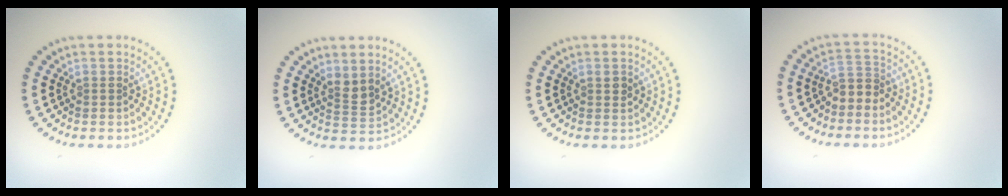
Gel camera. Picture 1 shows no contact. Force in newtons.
{"total": 1.7, "press": 1.3, "slide": 1.1}
{"total": 0.8, "press": 0.7, "slide": 0.3}
{"total": 1.7, "press": 1.4, "slide": 1.0}